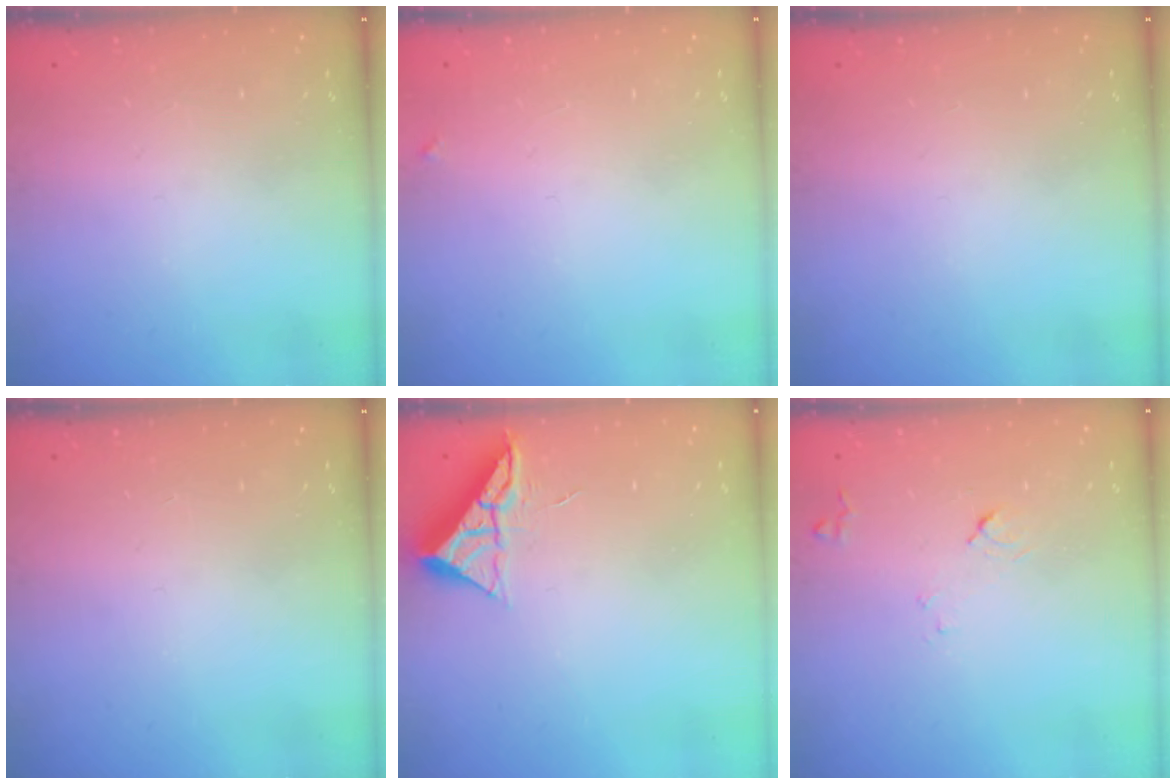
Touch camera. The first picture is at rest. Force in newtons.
{"total": 3.3, "press": 3.3, "slide": 0.4}
{"total": 0.0}
{"total": 0.0}
{"total": 6.9, "press": 6.9, "slide": 0.5}
{"total": 8.0, "press": 7.9, "slide": 0.8}